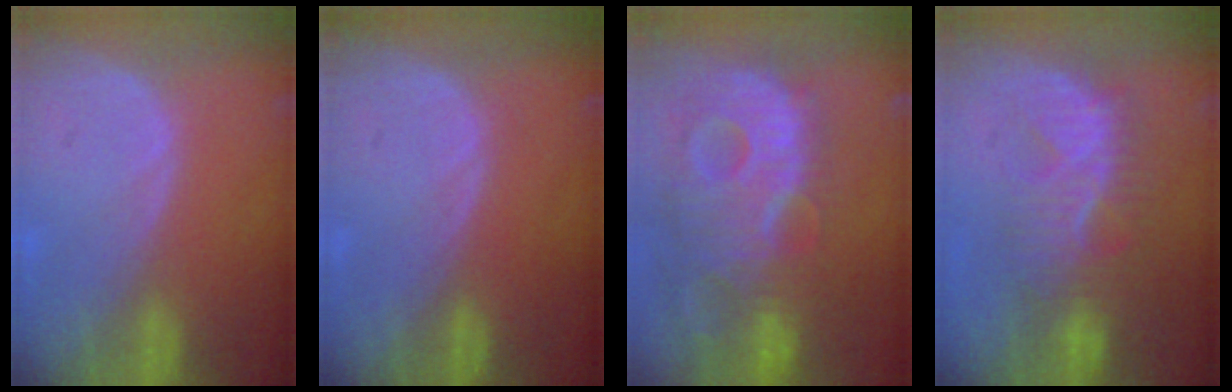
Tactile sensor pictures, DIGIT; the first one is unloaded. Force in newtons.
{"total": 0.0}
{"total": 13.9, "press": 12.0, "slide": 7.1}
{"total": 8.0, "press": 7.9, "slide": 1.3}